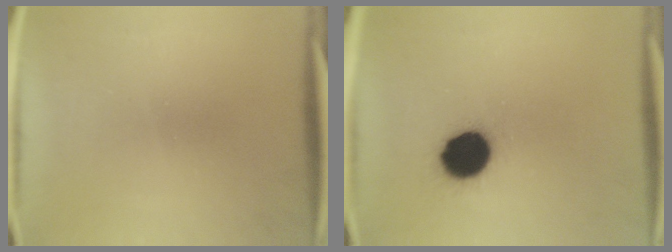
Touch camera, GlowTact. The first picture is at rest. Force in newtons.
{"total": 12.3}